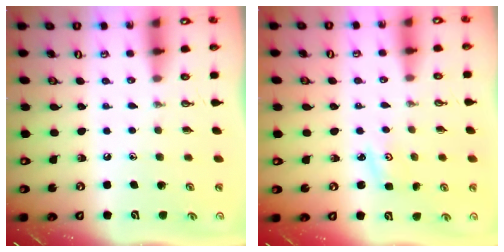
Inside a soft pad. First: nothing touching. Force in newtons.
{"total": 2.5, "press": 2.5, "slide": 0.3}